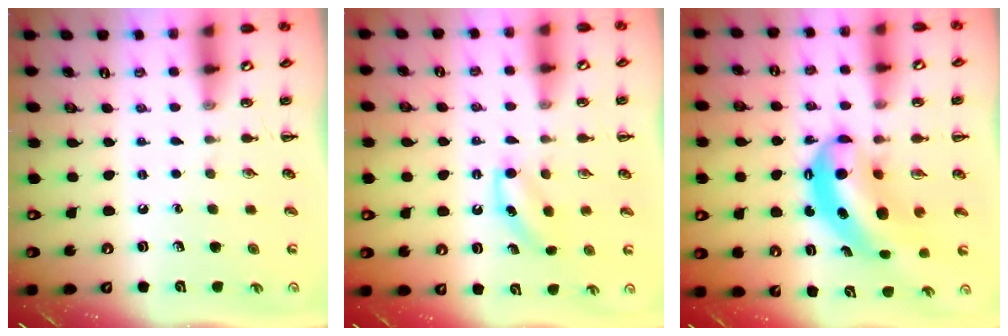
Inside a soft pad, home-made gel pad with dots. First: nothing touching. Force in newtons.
{"total": 6.1, "press": 5.9, "slide": 1.6}
{"total": 8.2, "press": 8.0, "slide": 1.4}